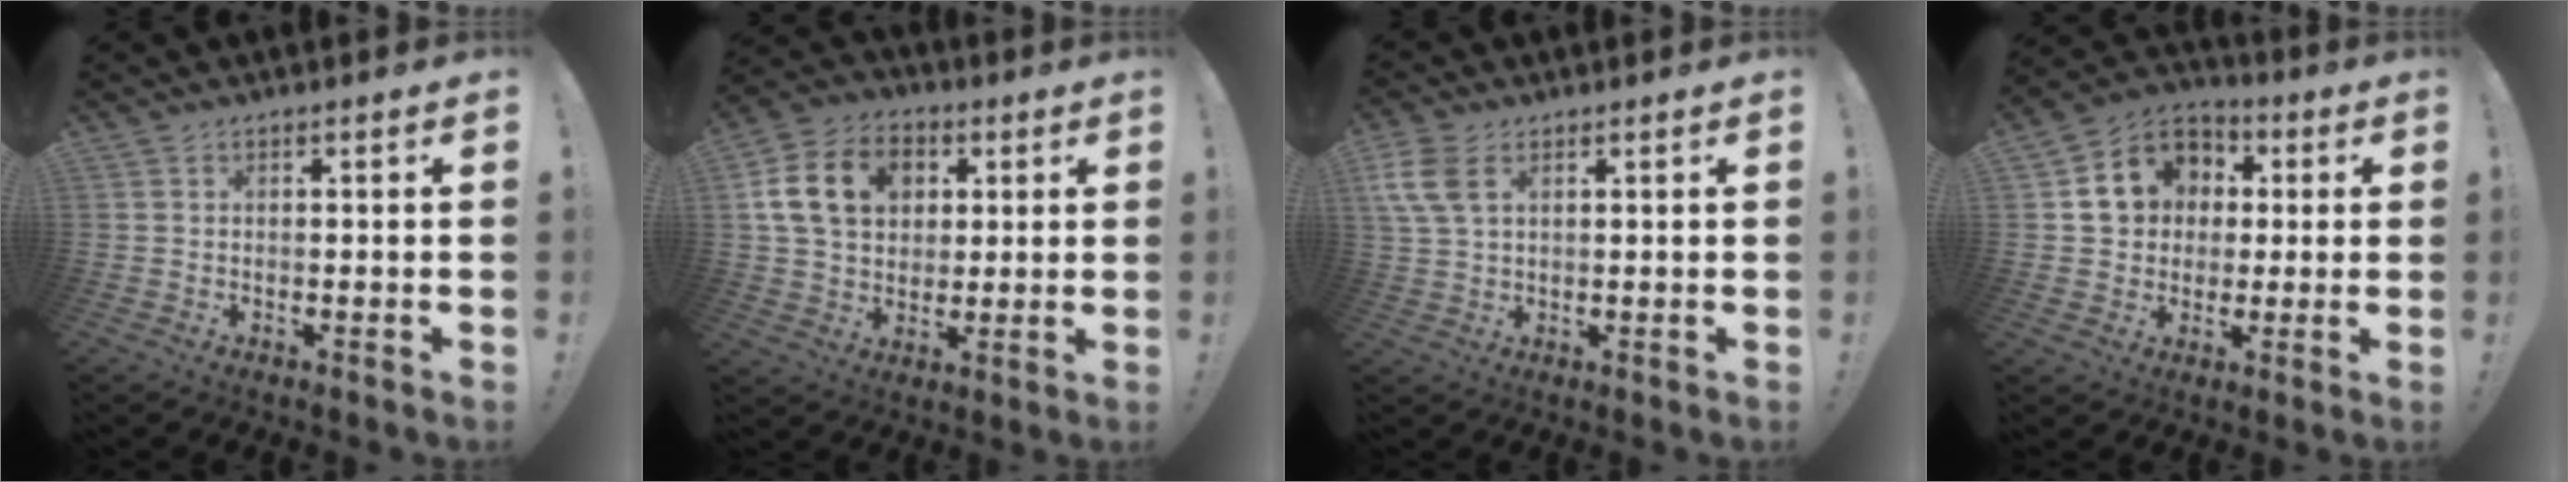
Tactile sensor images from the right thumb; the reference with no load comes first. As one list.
[{"total": 16.3, "force": [4.2, 12.5, 9.6], "torque": [-0.159, -0.003, 0.084]}, {"total": 8.1, "force": [3.4, 4.8, 5.6], "torque": [-0.122, -0.005, 0.065]}, {"total": 12.1, "force": [2.2, 10.9, 4.8], "torque": [-0.062, 0.005, 0.051]}]